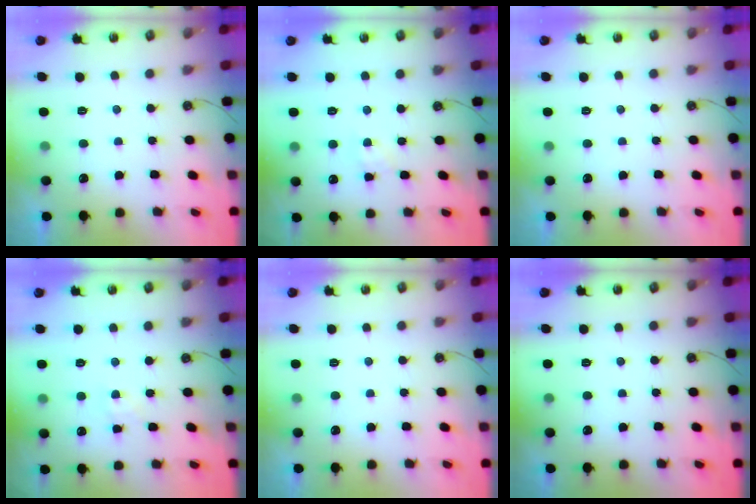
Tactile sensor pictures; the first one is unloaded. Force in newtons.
{"total": 1.3, "press": 1.3, "slide": 0.2}
{"total": 0.0}
{"total": 2.7, "press": 2.6, "slide": 0.5}
{"total": 0.0}
{"total": 0.0}